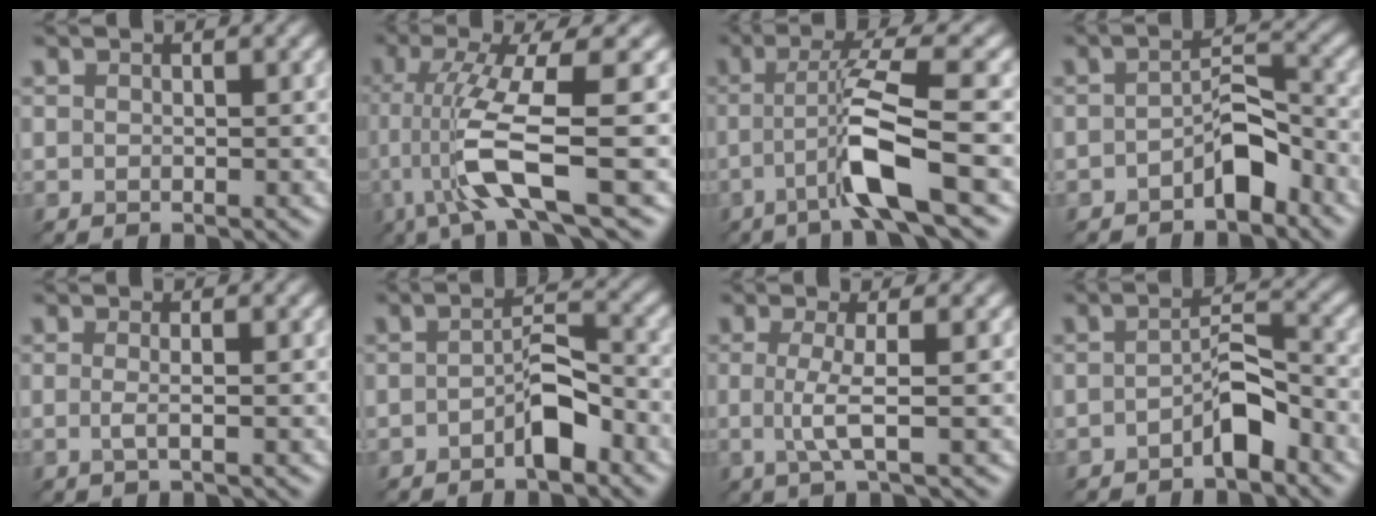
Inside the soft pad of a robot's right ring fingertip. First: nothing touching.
{"total": 7.8, "force": [-1.6, 0.7, 7.6], "torque": [-0.152, 0.008, -0.017]}
{"total": 5.7, "force": [-2.4, -0.3, 5.2], "torque": [-0.111, 0.019, -0.035]}
{"total": 3.0, "force": [-2.5, 0.5, 1.7], "torque": [-0.034, 0.020, -0.035]}
{"total": 0.6, "force": [-0.2, -0.2, 0.6], "torque": [-0.018, 0.001, 0.003]}
{"total": 2.8, "force": [-2.1, 0.3, 1.9], "torque": [-0.040, 0.017, -0.028]}
{"total": 2.1, "force": [-0.1, -0.1, 2.1], "torque": [-0.053, 0.000, 0.007]}
{"total": 2.8, "force": [-2.3, 0.1, 1.6], "torque": [-0.037, 0.018, -0.033]}